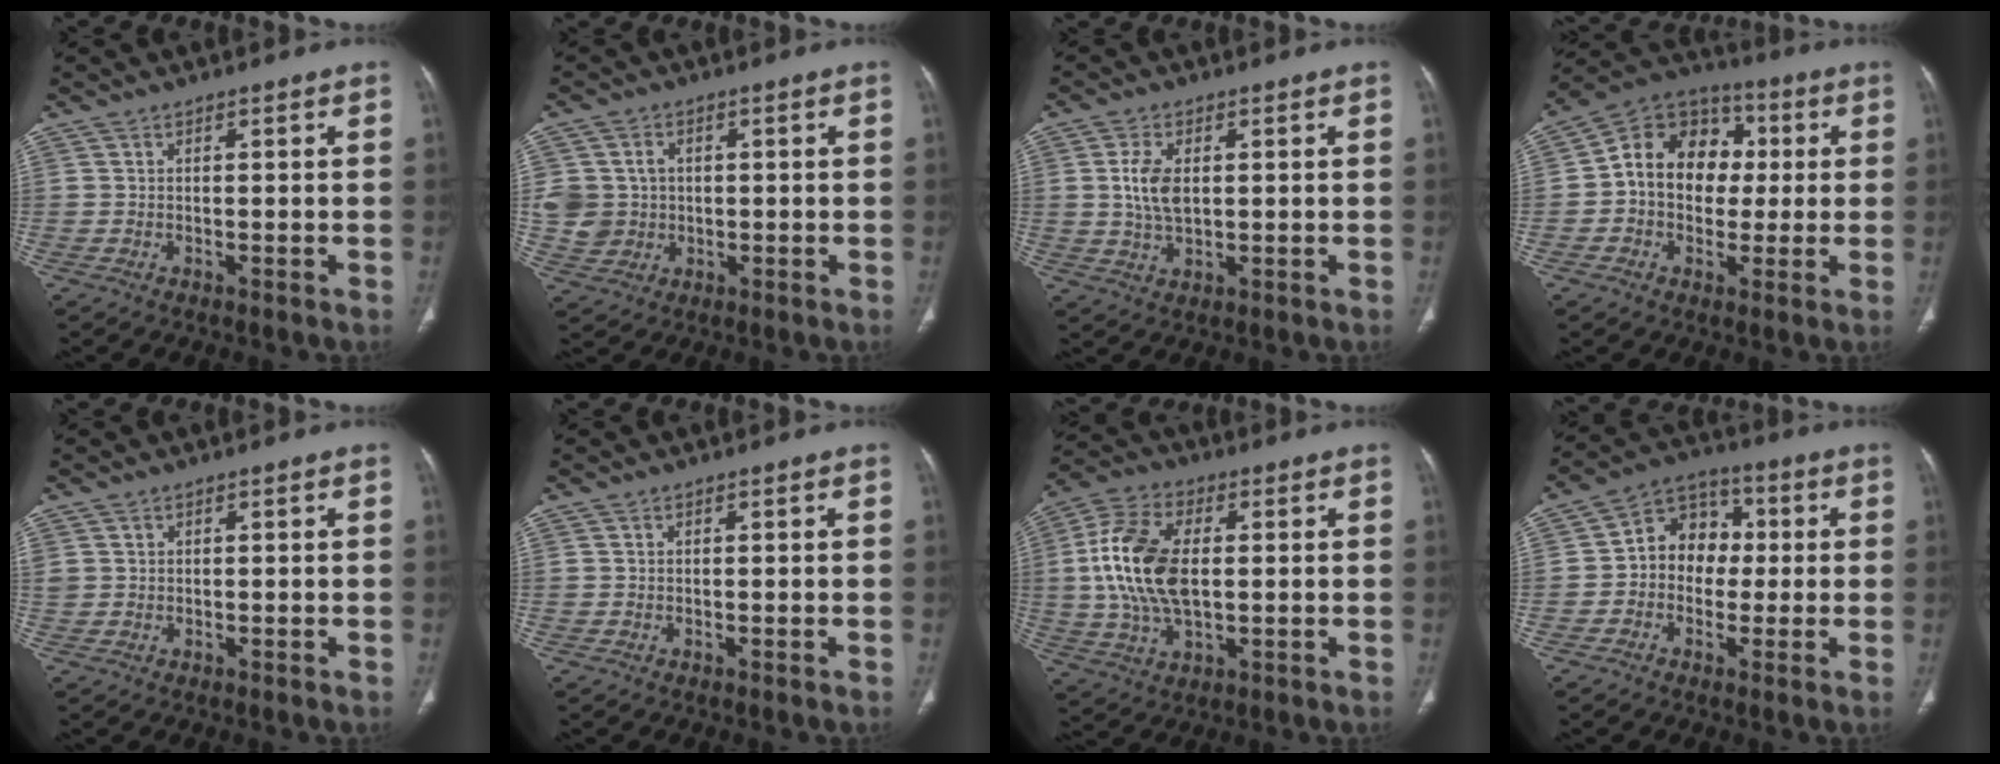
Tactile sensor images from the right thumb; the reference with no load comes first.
{"total": 6.7, "force": [0.2, 6.2, 2.5], "torque": [-0.027, 0.002, 0.010]}
{"total": 6.5, "force": [0.9, 3.7, 5.2], "torque": [-0.104, -0.005, 0.019]}
{"total": 14.4, "force": [0.9, 11.5, 8.7], "torque": [-0.103, 0.032, 0.005]}
{"total": 1.4, "force": [0.6, 1.3, 0.4], "torque": [0.002, 0.002, 0.012]}
{"total": 0.0}
{"total": 16.0, "force": [1.1, 9.1, 13.2], "torque": [-0.271, 0.009, 0.021]}
{"total": 9.7, "force": [0.0, 8.0, 5.4], "torque": [-0.046, 0.032, -0.015]}